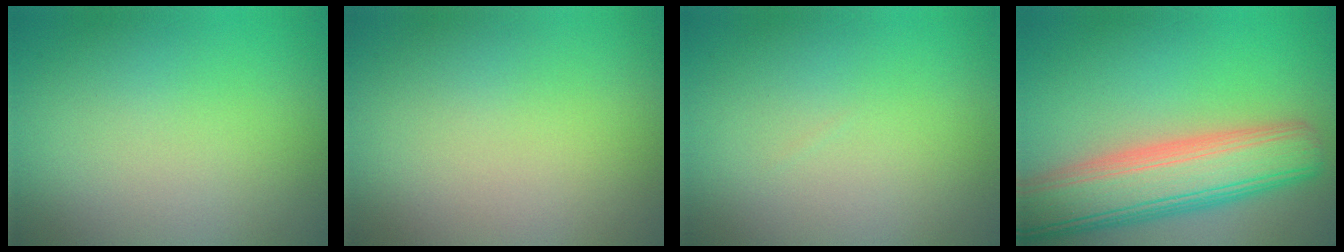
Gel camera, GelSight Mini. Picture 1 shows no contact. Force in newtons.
{"total": 0.0}
{"total": 0.0}
{"total": 8.8, "press": 8.7, "slide": 0.9}